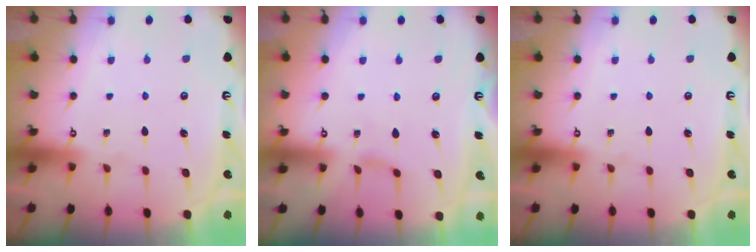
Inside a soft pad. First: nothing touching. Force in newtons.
{"total": 2.4, "press": 2.4, "slide": 0.4}
{"total": 0.0}